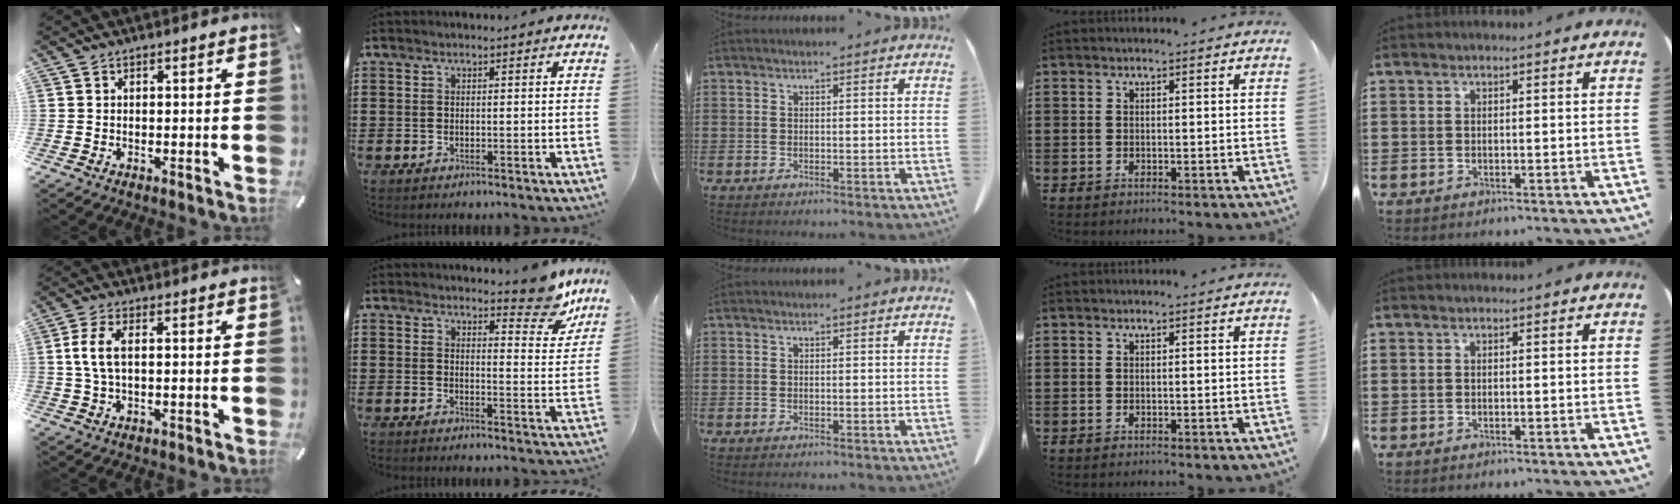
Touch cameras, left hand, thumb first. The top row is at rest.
{"thumb": {"total": 6.2, "force": [0.5, 2.6, 5.6], "torque": [-0.125, 0.000, 0.004]}, "index": {"total": 7.0, "force": [5.8, 2.1, 3.4], "torque": [-0.036, -0.031, 0.098]}}